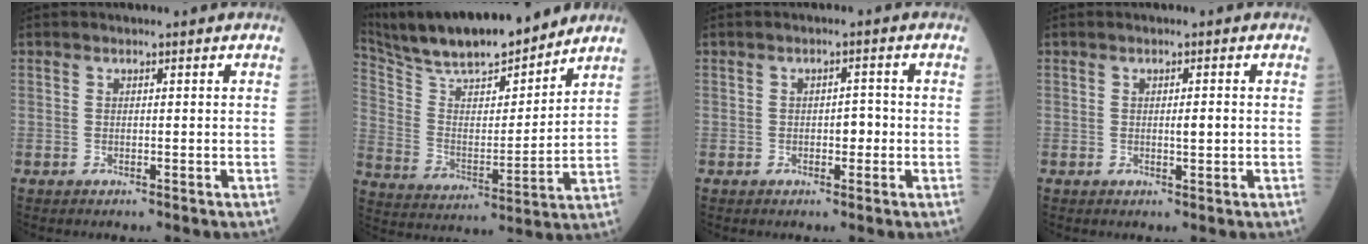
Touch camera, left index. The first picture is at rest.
{"total": 19.3, "force": [17.2, 2.9, 8.4], "torque": [-0.161, 0.005, 0.291]}
{"total": 2.1, "force": [-0.7, 1.1, 1.7], "torque": [-0.017, 0.002, -0.013]}
{"total": 1.5, "force": [-0.3, 0.2, 1.5], "torque": [-0.024, -0.004, -0.004]}